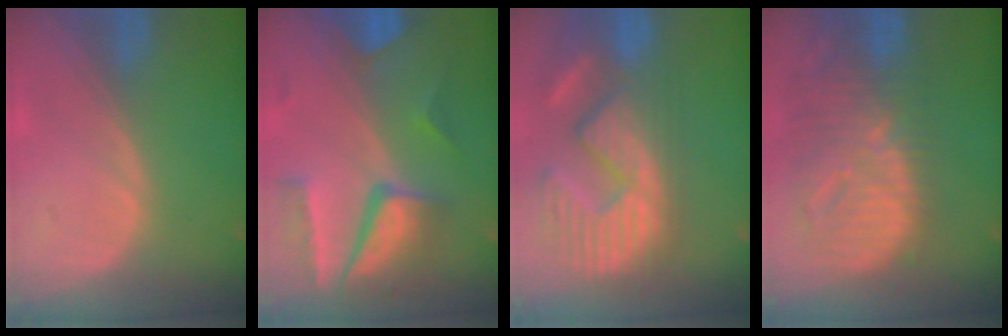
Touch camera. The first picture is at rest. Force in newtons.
{"total": 10.2, "press": 8.6, "slide": 5.4}
{"total": 14.6, "press": 12.4, "slide": 7.8}
{"total": 13.2, "press": 11.5, "slide": 6.6}